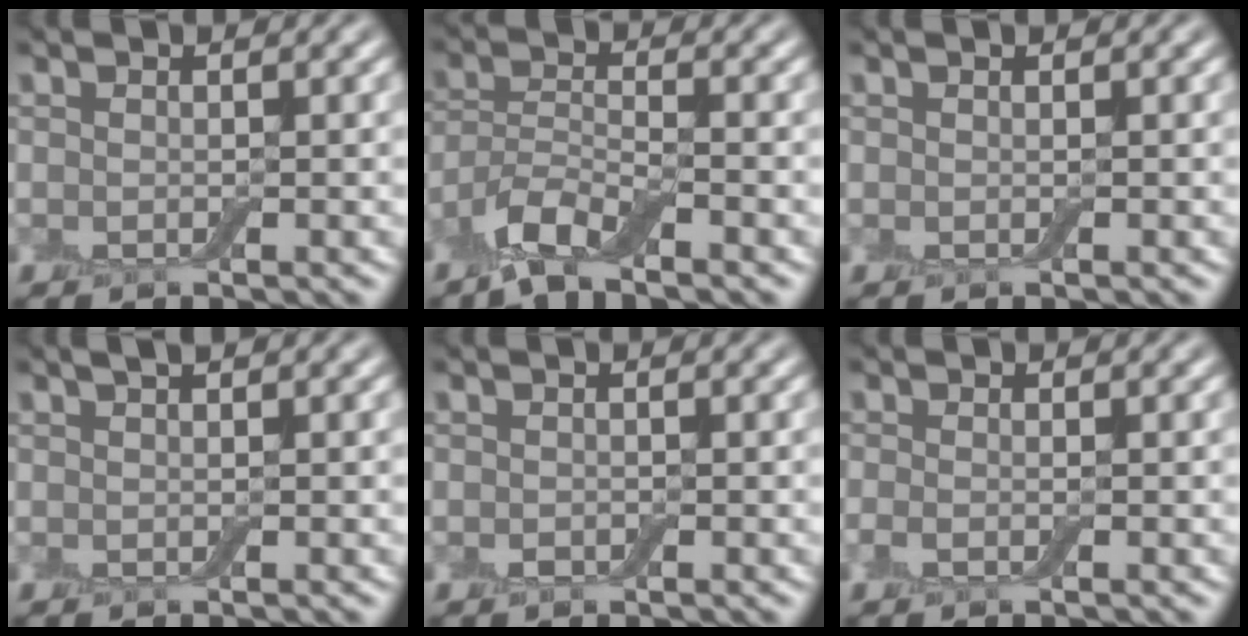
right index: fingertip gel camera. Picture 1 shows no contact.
{"total": 4.2, "force": [-3.3, 0.9, 2.4], "torque": [-0.051, -0.004, -0.076]}
{"total": 0.0}
{"total": 1.0, "force": [0.6, 0.1, 0.7], "torque": [-0.012, 0.003, 0.010]}
{"total": 0.5, "force": [-0.2, 0.4, 0.3], "torque": [-0.004, -0.002, -0.004]}
{"total": 1.0, "force": [-0.4, 0.5, 0.8], "torque": [-0.021, 0.000, -0.010]}